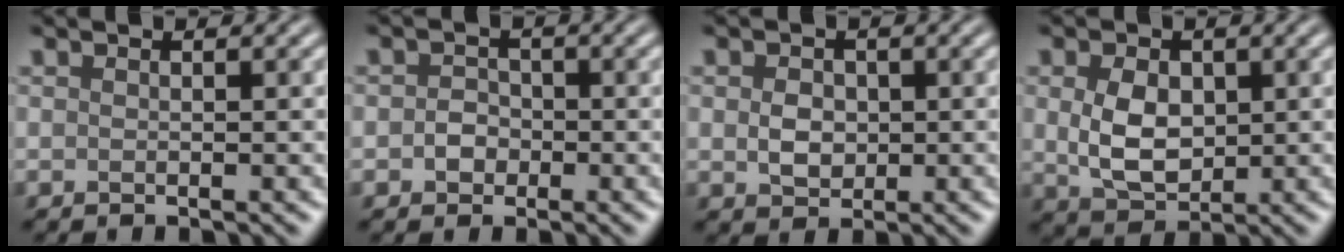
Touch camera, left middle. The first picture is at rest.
{"total": 1.7, "force": [-0.4, 1.5, 0.7], "torque": [-0.009, 0.000, -0.013]}
{"total": 2.5, "force": [0.1, 2.0, 1.5], "torque": [-0.029, -0.002, -0.001]}
{"total": 4.7, "force": [0.4, 3.3, 3.3], "torque": [-0.074, -0.004, 0.011]}